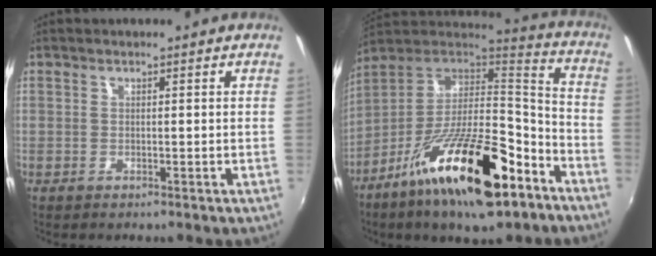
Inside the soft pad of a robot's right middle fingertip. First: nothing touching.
{"total": 24.7, "force": [-13.1, 8.5, 19.1], "torque": [-0.330, -0.013, -0.222]}